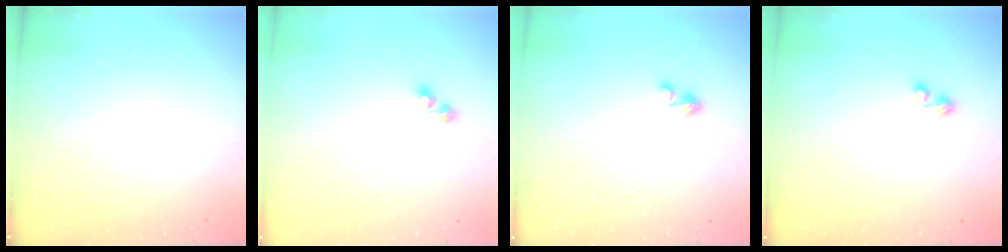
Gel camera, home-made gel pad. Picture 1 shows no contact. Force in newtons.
{"total": 3.5, "press": 3.5, "slide": 0.4}
{"total": 1.5, "press": 1.5, "slide": 0.1}
{"total": 2.2, "press": 2.2, "slide": 0.4}